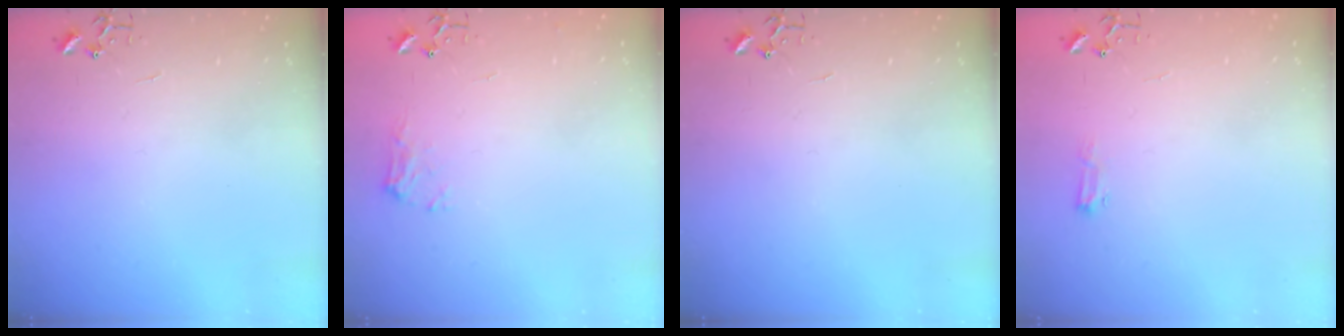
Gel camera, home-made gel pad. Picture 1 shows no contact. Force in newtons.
{"total": 7.3, "press": 7.3, "slide": 0.2}
{"total": 0.0}
{"total": 5.1, "press": 5.1, "slide": 0.6}